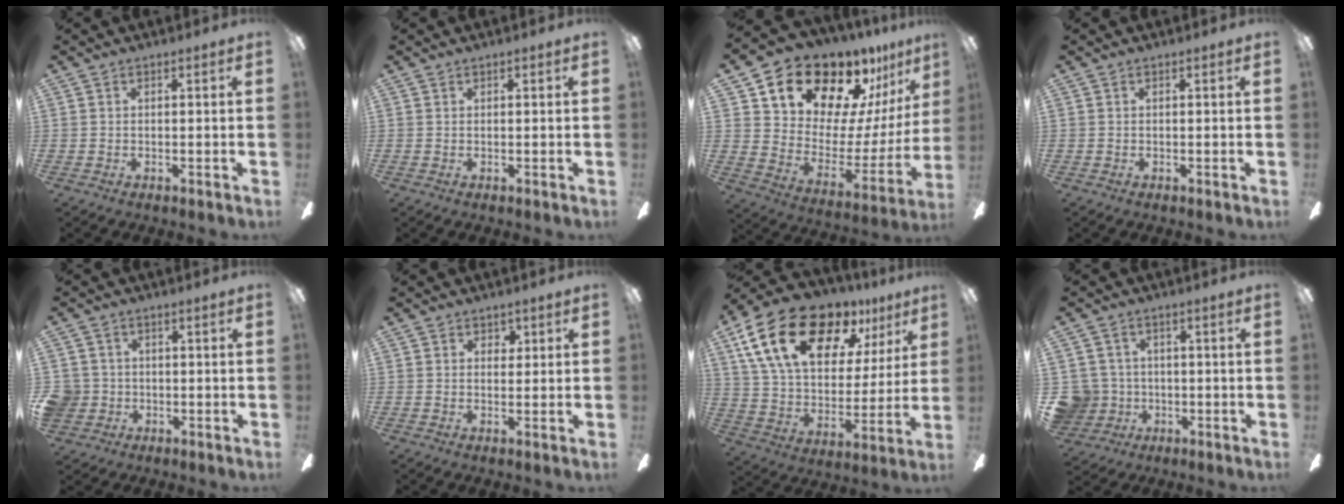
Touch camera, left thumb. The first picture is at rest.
{"total": 0.0}
{"total": 19.3, "force": [16.1, 8.9, 6.0], "torque": [-0.112, -0.125, 0.296]}
{"total": 0.0}
{"total": 5.0, "force": [-0.5, 4.9, 1.1], "torque": [-0.033, 0.012, -0.010]}
{"total": 2.2, "force": [1.1, 1.7, 0.9], "torque": [-0.005, 0.000, 0.015]}
{"total": 23.3, "force": [13.9, 12.2, 14.1], "torque": [-0.250, -0.073, 0.245]}
{"total": 7.6, "force": [-0.7, 7.5, 1.3], "torque": [-0.068, 0.008, -0.009]}